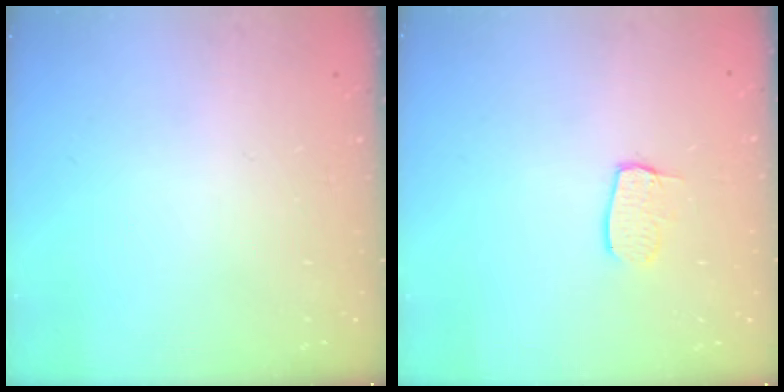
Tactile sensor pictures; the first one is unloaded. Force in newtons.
{"total": 6.3, "press": 6.3, "slide": 0.2}